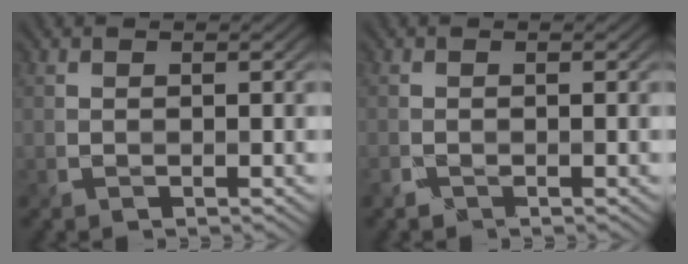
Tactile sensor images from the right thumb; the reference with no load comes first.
{"total": 0.9, "force": [-0.7, 0.4, 0.5], "torque": [-0.014, -0.009, -0.013]}